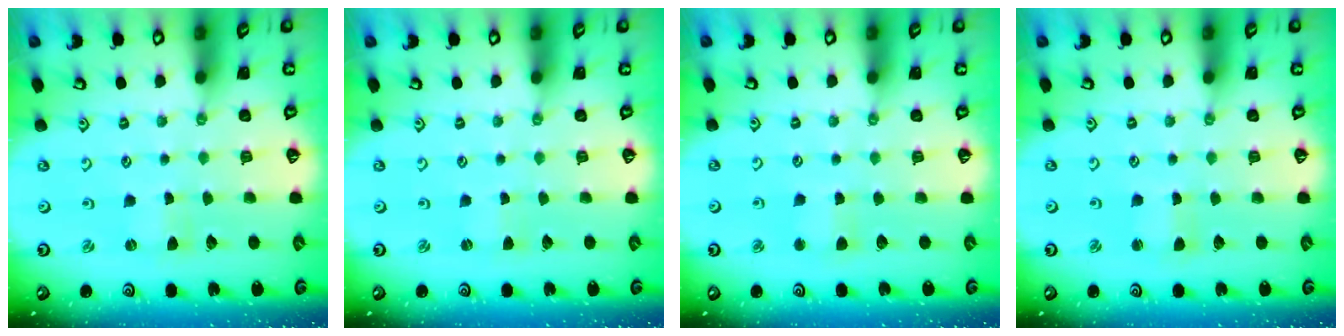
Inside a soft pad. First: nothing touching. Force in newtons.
{"total": 0.9, "press": 0.9, "slide": 0.2}
{"total": 3.9, "press": 3.9, "slide": 0.2}
{"total": 0.8, "press": 0.8, "slide": 0.2}